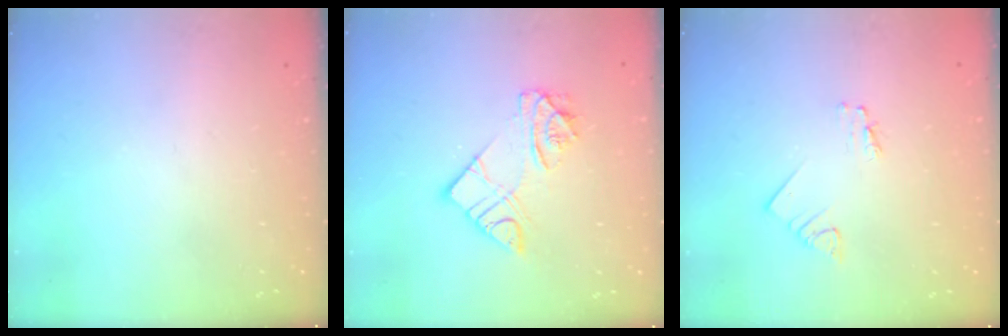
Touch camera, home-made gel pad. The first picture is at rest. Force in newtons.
{"total": 10.9, "press": 10.8, "slide": 0.9}
{"total": 1.2, "press": 1.2, "slide": 0.1}